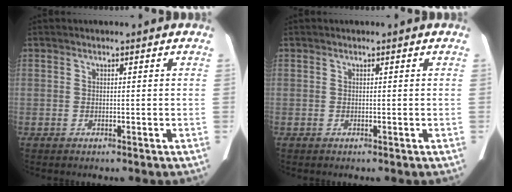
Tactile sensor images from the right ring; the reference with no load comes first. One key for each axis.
{"total": 0.0}